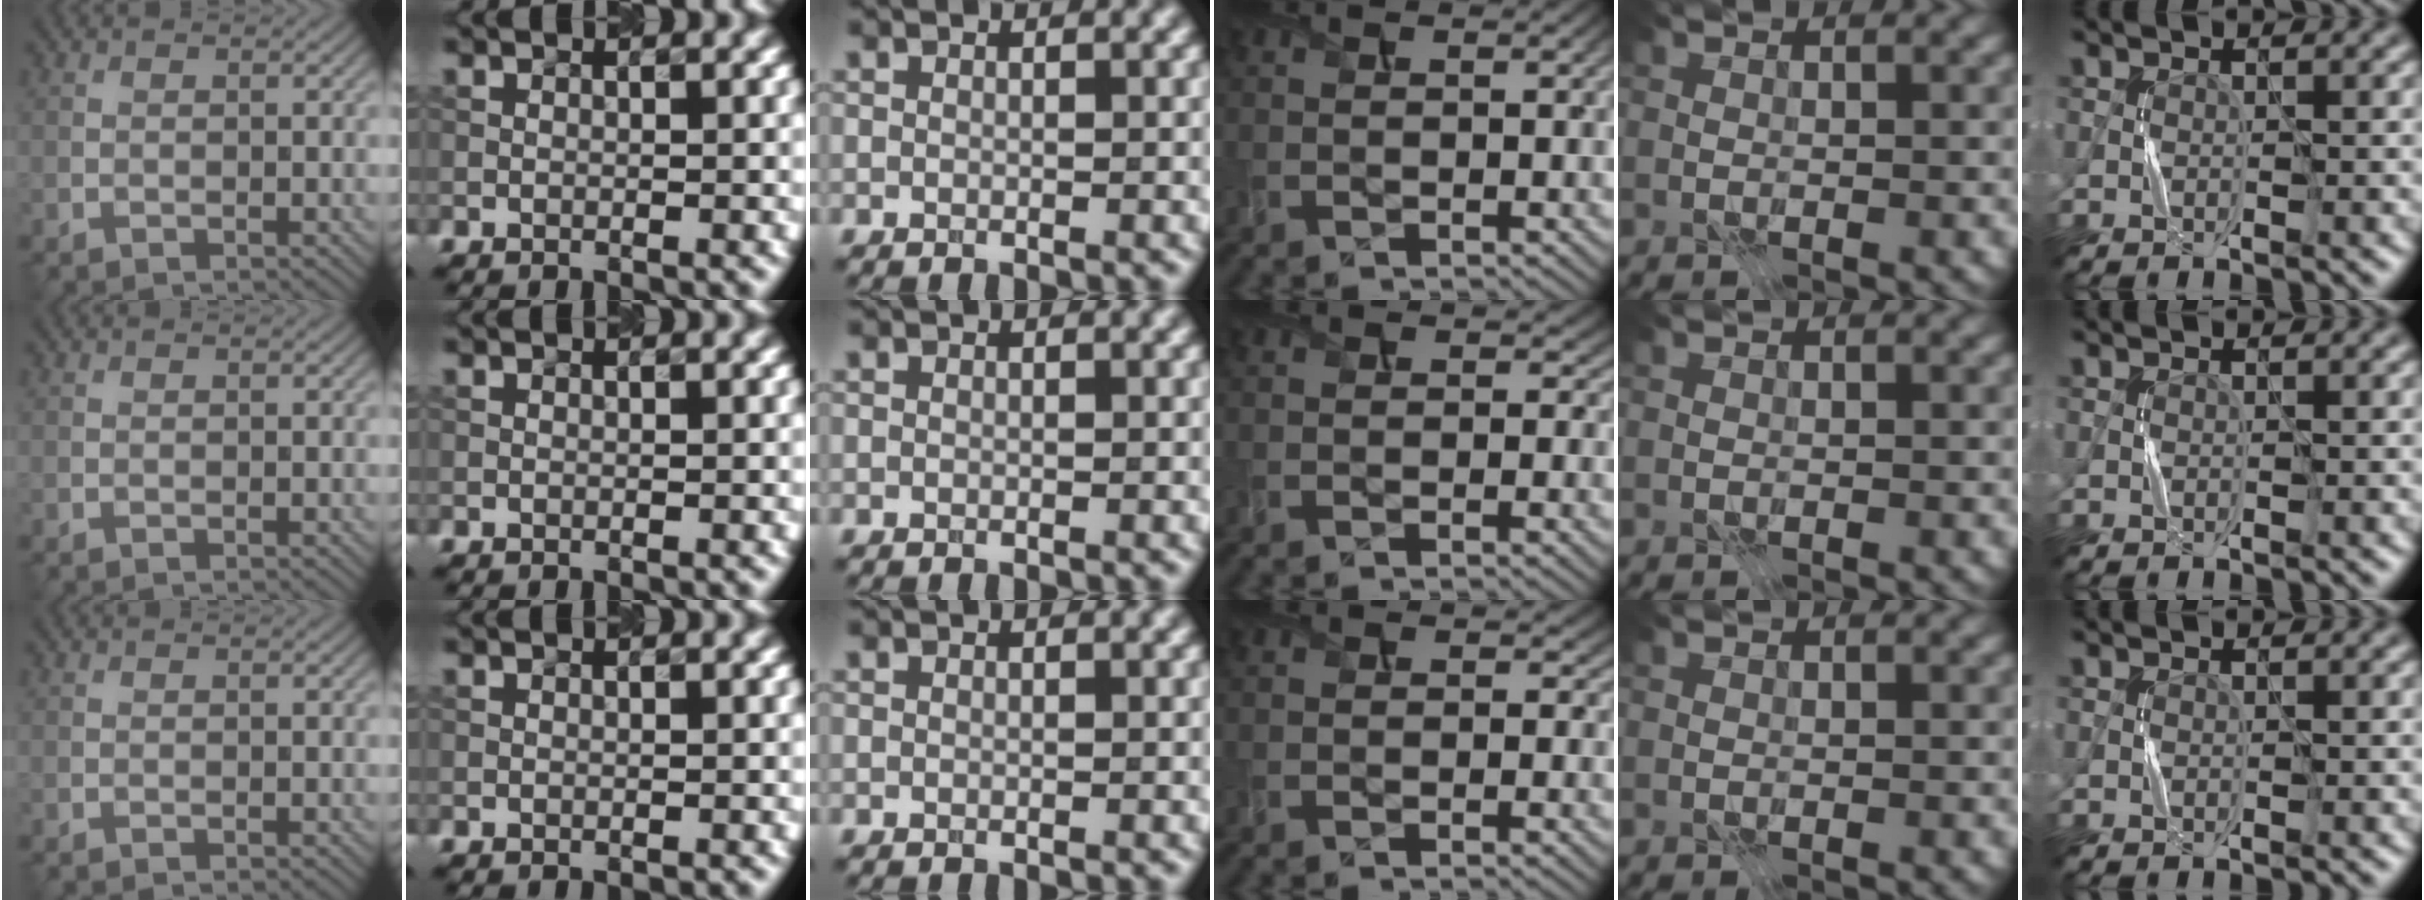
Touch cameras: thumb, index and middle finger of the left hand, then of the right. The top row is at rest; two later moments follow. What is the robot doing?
{"motion": "press", "object": "syringe"}